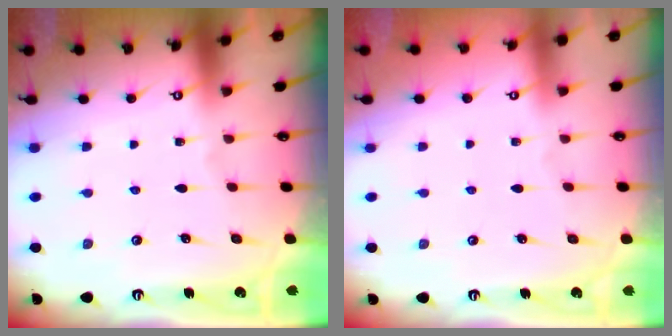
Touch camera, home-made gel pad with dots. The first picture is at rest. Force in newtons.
{"total": 0.0}